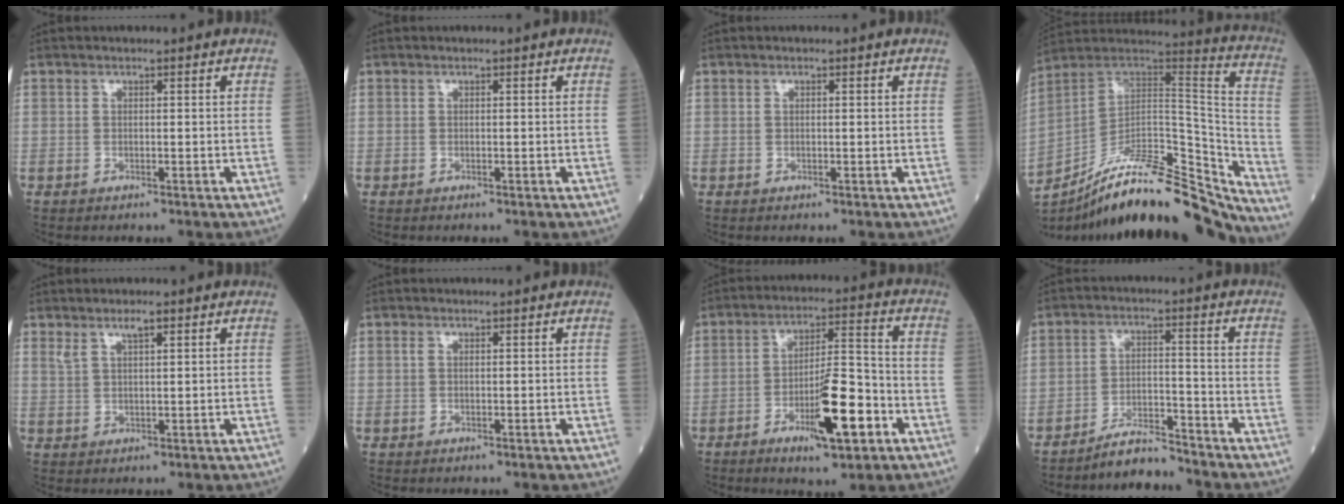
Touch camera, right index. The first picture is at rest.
{"total": 0.0}
{"total": 0.0}
{"total": 25.0, "force": [-20.9, 5.2, 12.7], "torque": [-0.167, 0.031, -0.327]}
{"total": 2.8, "force": [1.9, 0.5, 1.9], "torque": [-0.040, 0.006, 0.037]}
{"total": 0.6, "force": [0.3, 0.3, 0.5], "torque": [-0.016, 0.007, 0.005]}
{"total": 11.2, "force": [-4.8, 2.0, 9.9], "torque": [-0.165, 0.000, -0.076]}
{"total": 5.3, "force": [-5.2, 0.7, 0.8], "torque": [-0.012, 0.000, -0.091]}